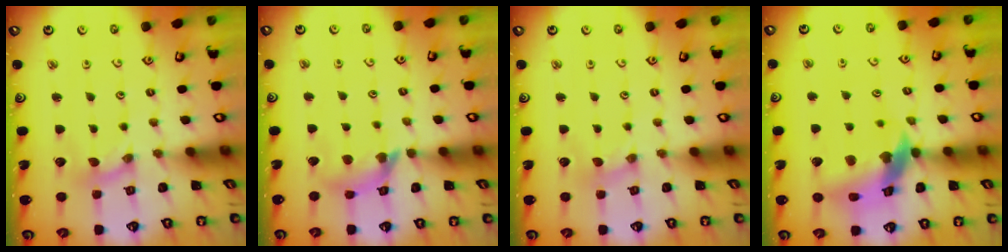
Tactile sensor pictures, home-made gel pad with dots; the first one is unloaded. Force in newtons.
{"total": 10.9, "press": 10.8, "slide": 1.4}
{"total": 0.0}
{"total": 14.4, "press": 14.3, "slide": 1.9}